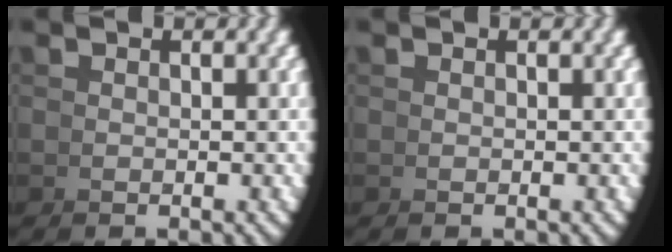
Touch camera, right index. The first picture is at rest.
{"total": 0.0}